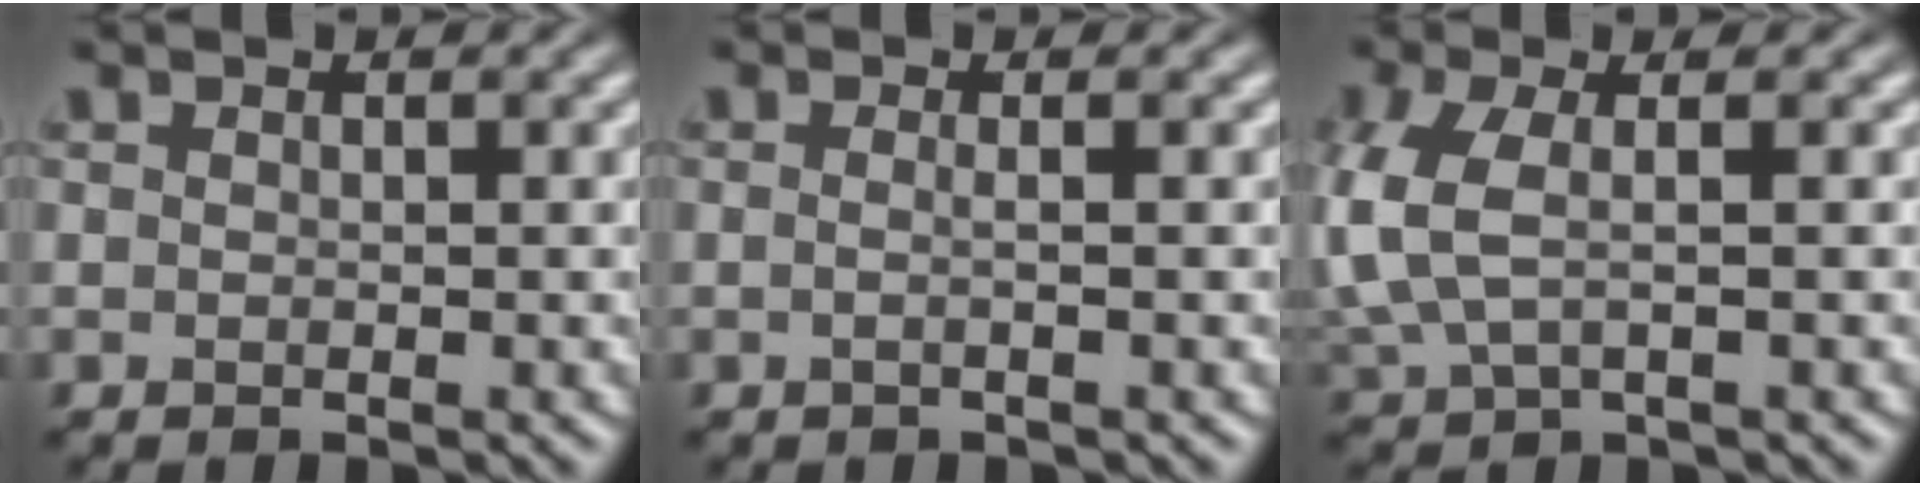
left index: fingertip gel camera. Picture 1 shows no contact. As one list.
[{"total": 1.5, "force": [0.1, 0.7, 1.4], "torque": [-0.010, -0.012, -0.018]}, {"total": 5.0, "force": [0.1, 2.5, 4.3], "torque": [-0.123, -0.001, 0.002]}]